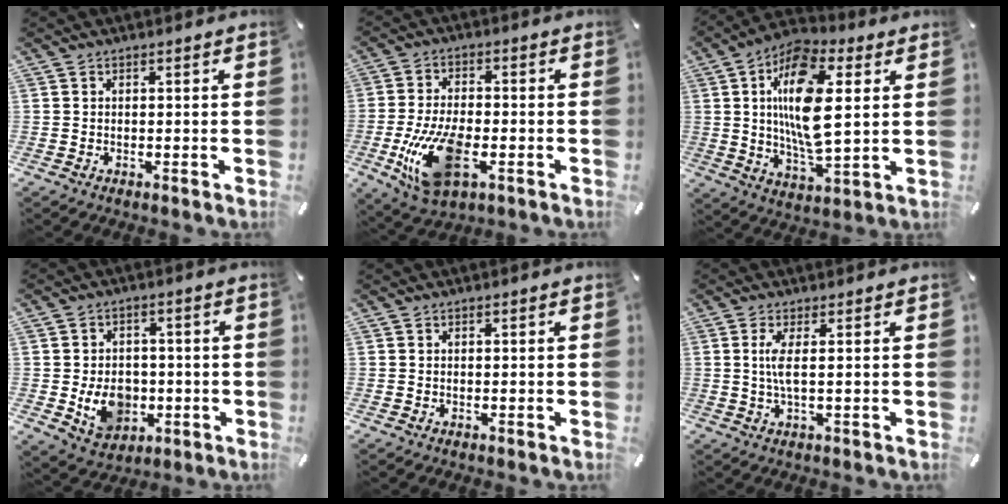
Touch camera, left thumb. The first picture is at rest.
{"total": 14.8, "force": [-4.3, 8.0, 11.6], "torque": [-0.238, -0.002, -0.070]}
{"total": 16.9, "force": [4.0, 7.3, 14.7], "torque": [-0.297, -0.003, 0.064]}
{"total": 9.9, "force": [-2.1, 8.1, 5.3], "torque": [-0.091, 0.014, -0.033]}
{"total": 0.0}
{"total": 4.8, "force": [0.6, 0.6, 4.7], "torque": [-0.097, -0.006, 0.006]}